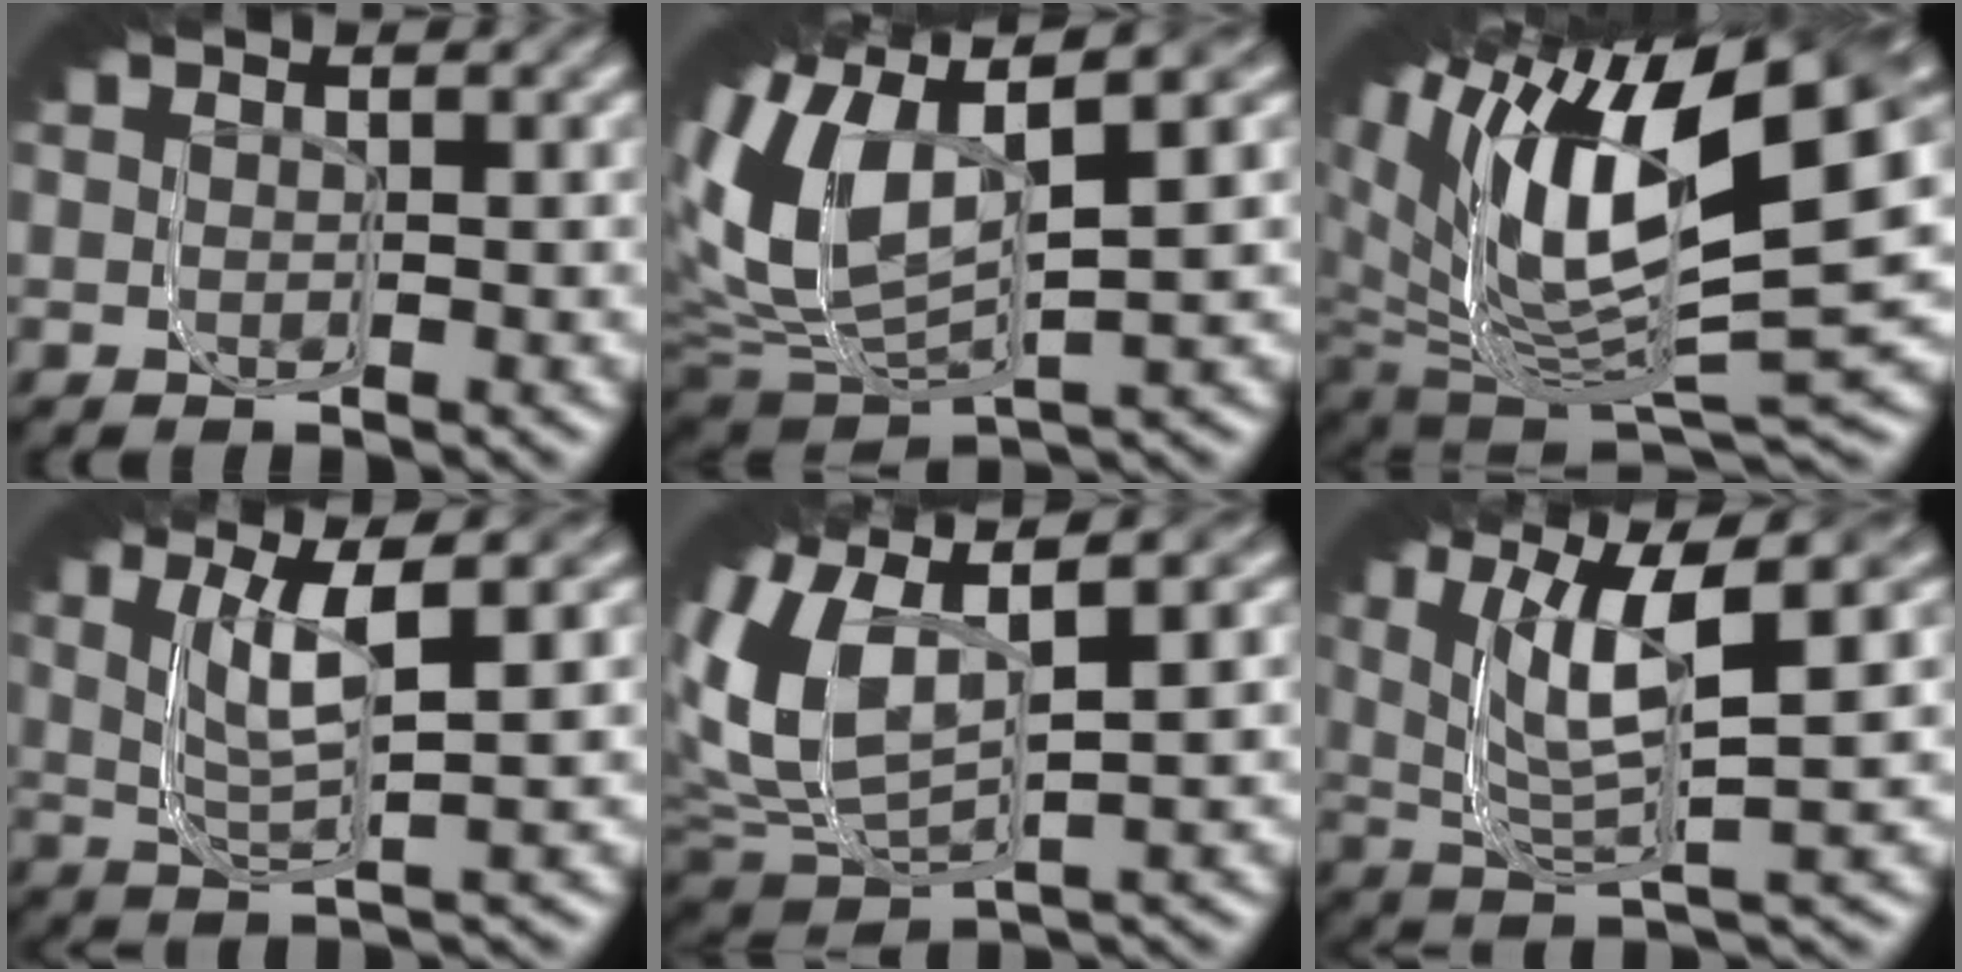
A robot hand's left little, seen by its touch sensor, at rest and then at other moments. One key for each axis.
{"total": 13.7, "fx": 2.3, "fy": 9.1, "fz": 9.9, "tx": -0.147, "ty": 0.031, "tz": 0.006}
{"total": 21.5, "fx": 2.9, "fy": 13.3, "fz": 16.7, "tx": -0.235, "ty": 0.029, "tz": 0.013}
{"total": 8.4, "fx": 4.0, "fy": 3.3, "fz": 6.7, "tx": -0.122, "ty": 0.041, "tz": 0.037}
{"total": 11.1, "fx": 2.8, "fy": 7.3, "fz": 7.9, "tx": -0.135, "ty": 0.034, "tz": 0.017}
{"total": 13.2, "fx": 5.3, "fy": 7.2, "fz": 9.8, "tx": -0.163, "ty": 0.057, "tz": 0.042}